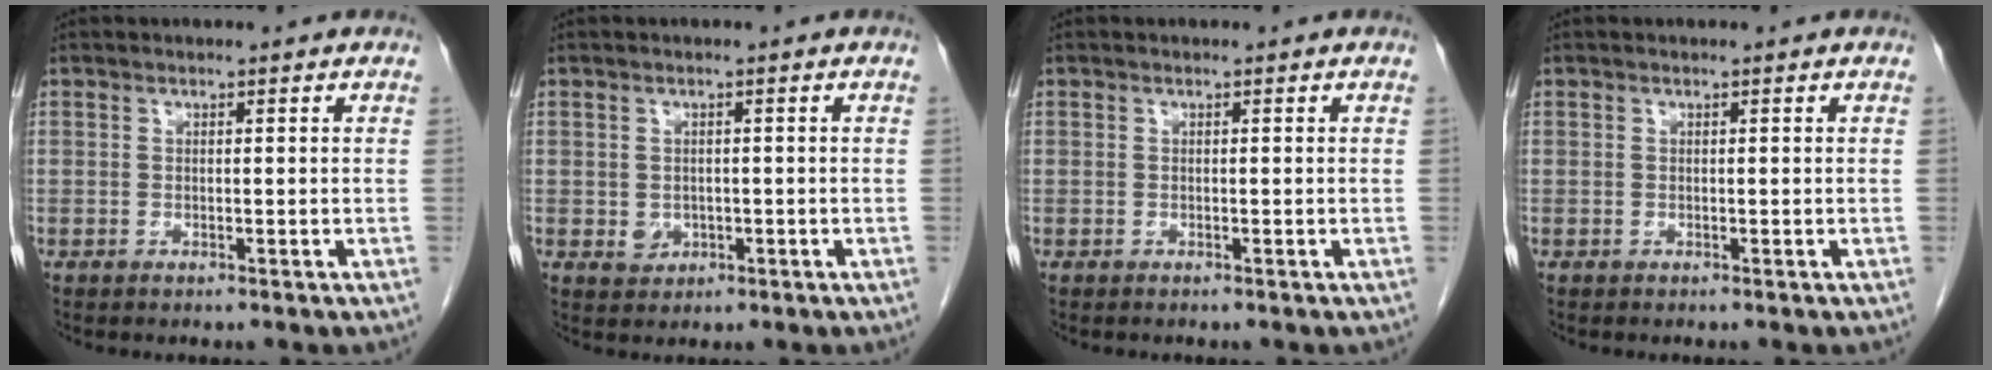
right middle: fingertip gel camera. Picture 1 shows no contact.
{"total": 2.1, "force": [-0.4, 1.8, 0.9], "torque": [-0.014, 0.002, 0.002]}
{"total": 0.0}
{"total": 0.0}